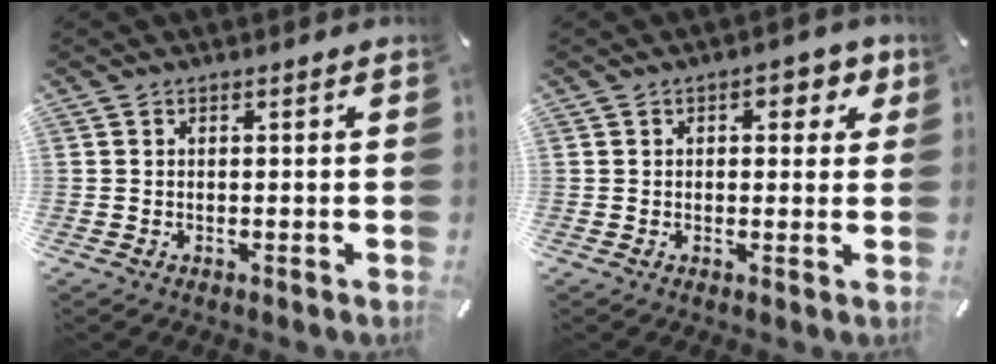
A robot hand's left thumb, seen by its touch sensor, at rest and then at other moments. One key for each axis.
{"total": 4.8, "fx": 1.6, "fy": 3.0, "fz": 3.3, "tx": -0.030, "ty": -0.002, "tz": 0.018}